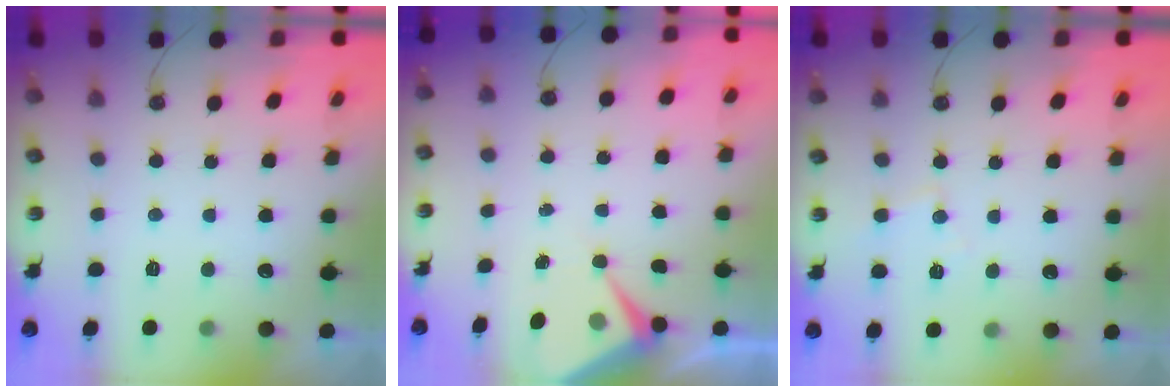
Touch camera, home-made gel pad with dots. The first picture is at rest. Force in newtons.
{"total": 6.2, "press": 6.2, "slide": 0.9}
{"total": 4.6, "press": 4.5, "slide": 0.8}